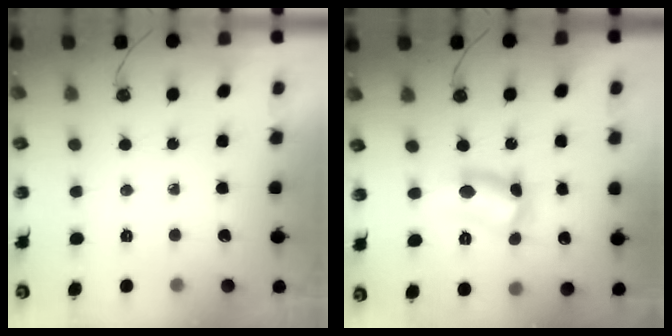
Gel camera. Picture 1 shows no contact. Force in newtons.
{"total": 10.7, "press": 10.7, "slide": 0.6}